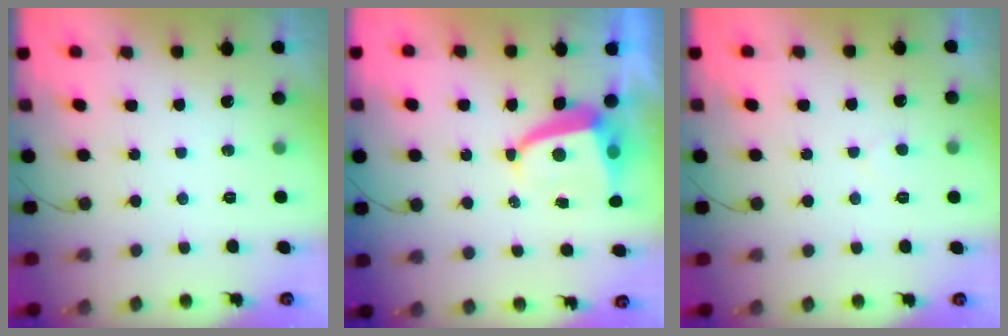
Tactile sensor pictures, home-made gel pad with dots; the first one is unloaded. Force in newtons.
{"total": 6.0, "press": 5.9, "slide": 0.7}
{"total": 2.6, "press": 2.6, "slide": 0.2}